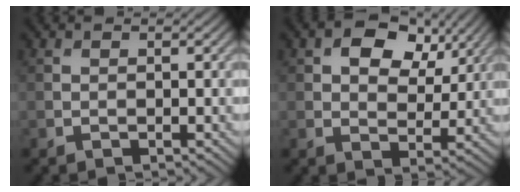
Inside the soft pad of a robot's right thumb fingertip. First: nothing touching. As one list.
[{"total": 8.2, "force": [3.8, 5.1, 5.2], "torque": [-0.088, 0.001, 0.058]}]